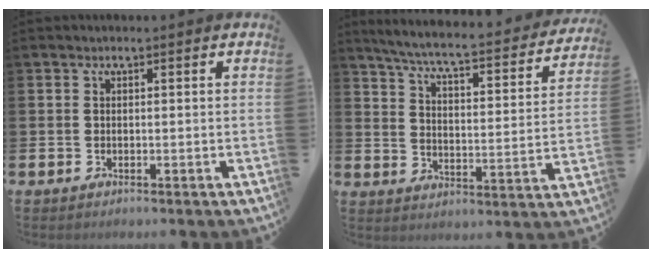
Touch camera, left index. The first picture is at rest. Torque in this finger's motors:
{"motor_torque": [0.86, -1.28, 0.50, 0.21]}